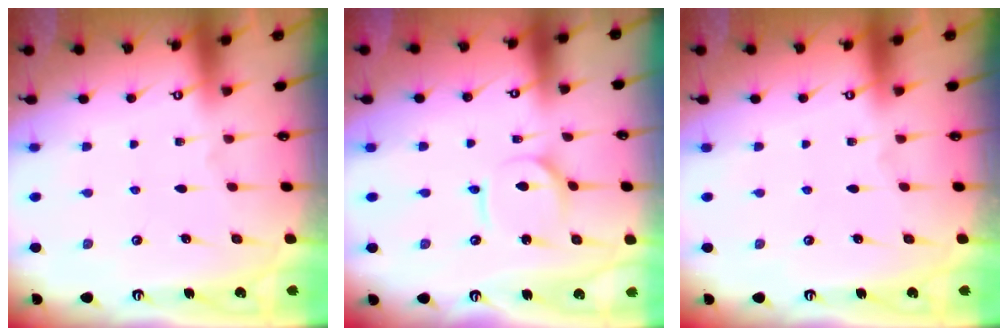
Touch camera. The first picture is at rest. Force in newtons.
{"total": 3.9, "press": 3.8, "slide": 0.4}
{"total": 0.0}